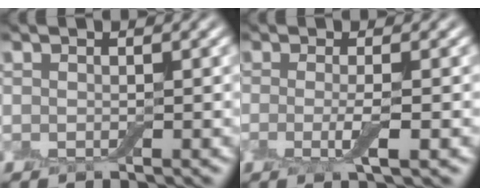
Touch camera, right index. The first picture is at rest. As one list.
[{"total": 2.7, "force": [-0.5, 0.6, 2.6], "torque": [-0.052, -0.010, -0.012]}]